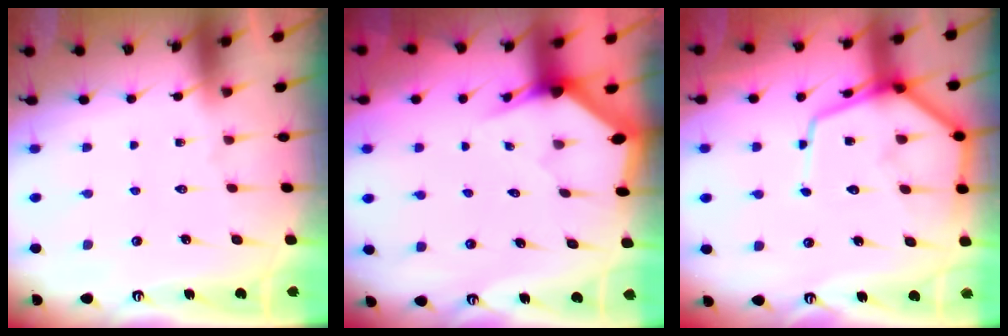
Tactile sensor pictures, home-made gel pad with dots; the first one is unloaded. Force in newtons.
{"total": 2.9, "press": 2.9, "slide": 0.1}
{"total": 12.8, "press": 12.8, "slide": 1.0}